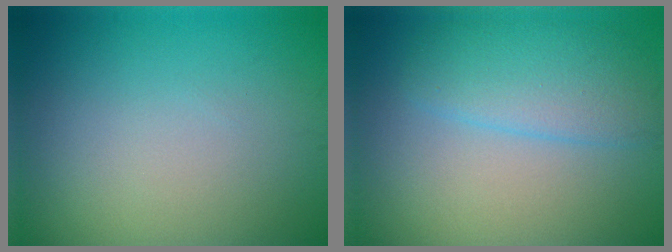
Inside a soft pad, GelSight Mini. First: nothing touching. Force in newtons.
{"total": 4.3, "press": 4.3, "slide": 0.1}